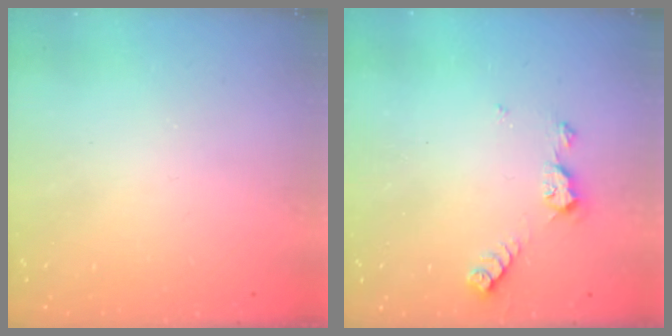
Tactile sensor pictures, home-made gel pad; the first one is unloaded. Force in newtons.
{"total": 5.5, "press": 5.4, "slide": 0.6}